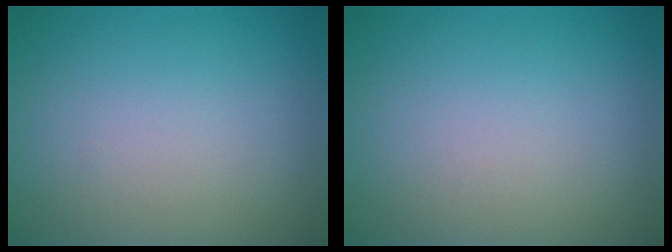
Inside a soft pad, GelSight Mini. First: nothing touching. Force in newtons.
{"total": 0.0}